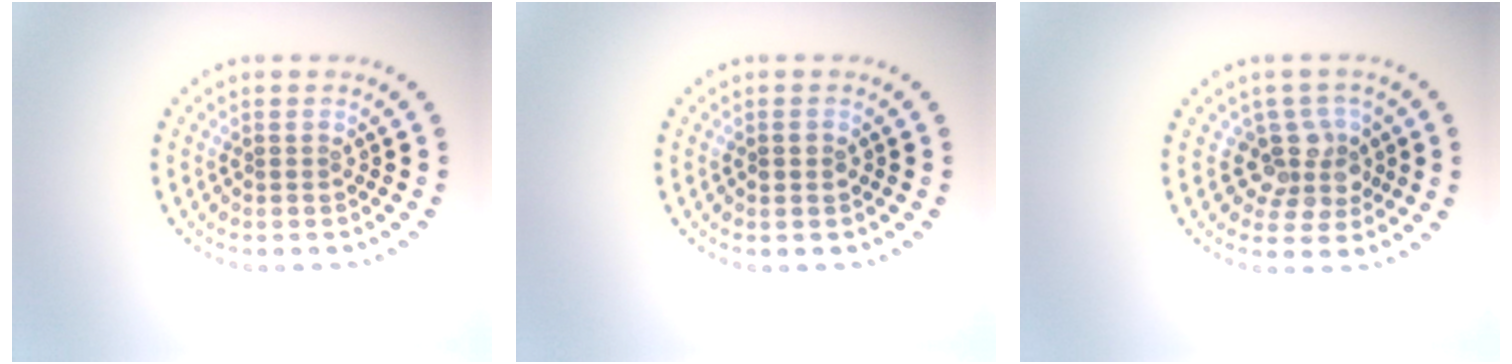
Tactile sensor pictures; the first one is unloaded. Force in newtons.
{"total": 1.3, "press": 1.2, "slide": 0.1}
{"total": 3.6, "press": 3.0, "slide": 2.1}